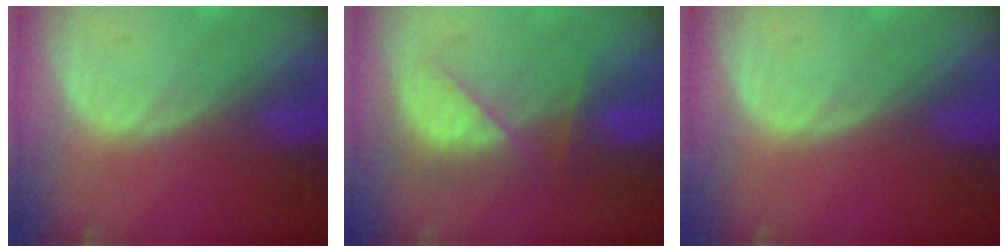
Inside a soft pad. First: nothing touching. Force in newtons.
{"total": 7.9, "press": 6.9, "slide": 3.9}
{"total": 0.0}